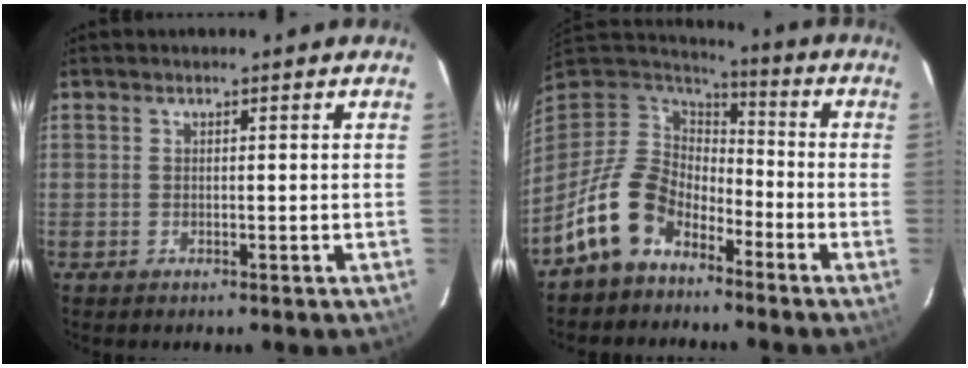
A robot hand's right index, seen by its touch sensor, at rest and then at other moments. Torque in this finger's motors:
{"motor_torque": [0.71, -0.68, -0.23, -0.21]}